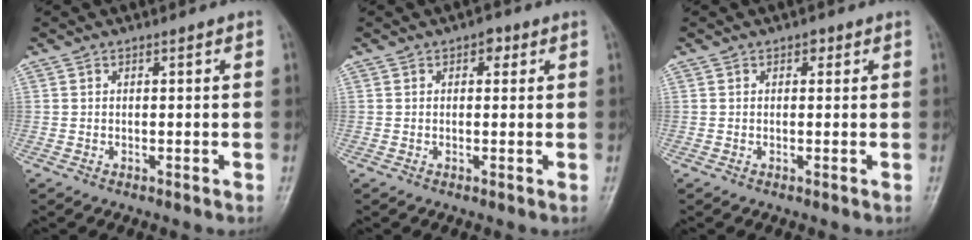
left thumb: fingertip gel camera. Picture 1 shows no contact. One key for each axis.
{"total": 2.2, "fx": 0.9, "fy": 1.4, "fz": 1.4, "tx": -0.003, "ty": 0.003, "tz": 0.005}
{"total": 1.2, "fx": 0.5, "fy": 0.8, "fz": 0.7, "tx": 0.001, "ty": 0.002, "tz": 0.002}